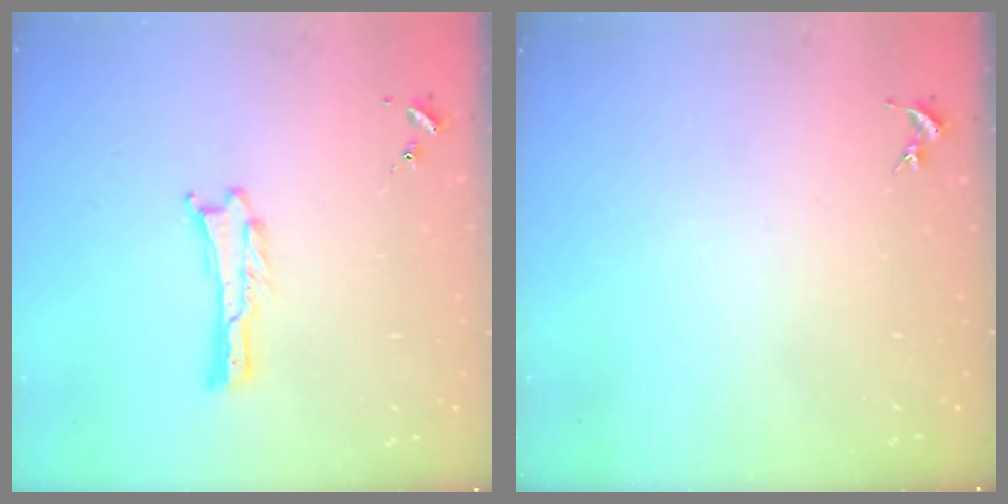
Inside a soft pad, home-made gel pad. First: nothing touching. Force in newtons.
{"total": 0.0}